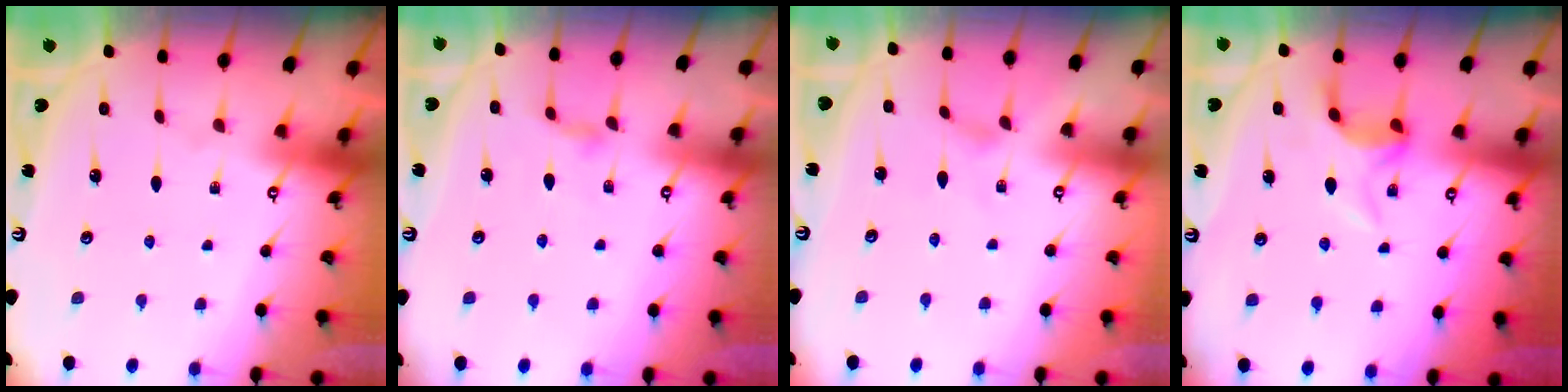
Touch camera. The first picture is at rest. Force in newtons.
{"total": 3.5, "press": 3.4, "slide": 0.5}
{"total": 0.0}
{"total": 6.5, "press": 6.4, "slide": 1.1}